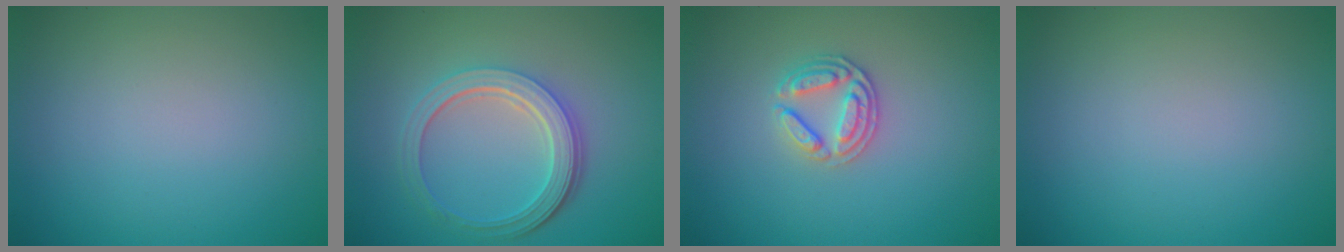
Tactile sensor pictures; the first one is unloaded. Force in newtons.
{"total": 5.2, "press": 3.8, "slide": 3.5}
{"total": 2.6, "press": 2.5, "slide": 0.6}
{"total": 0.0}